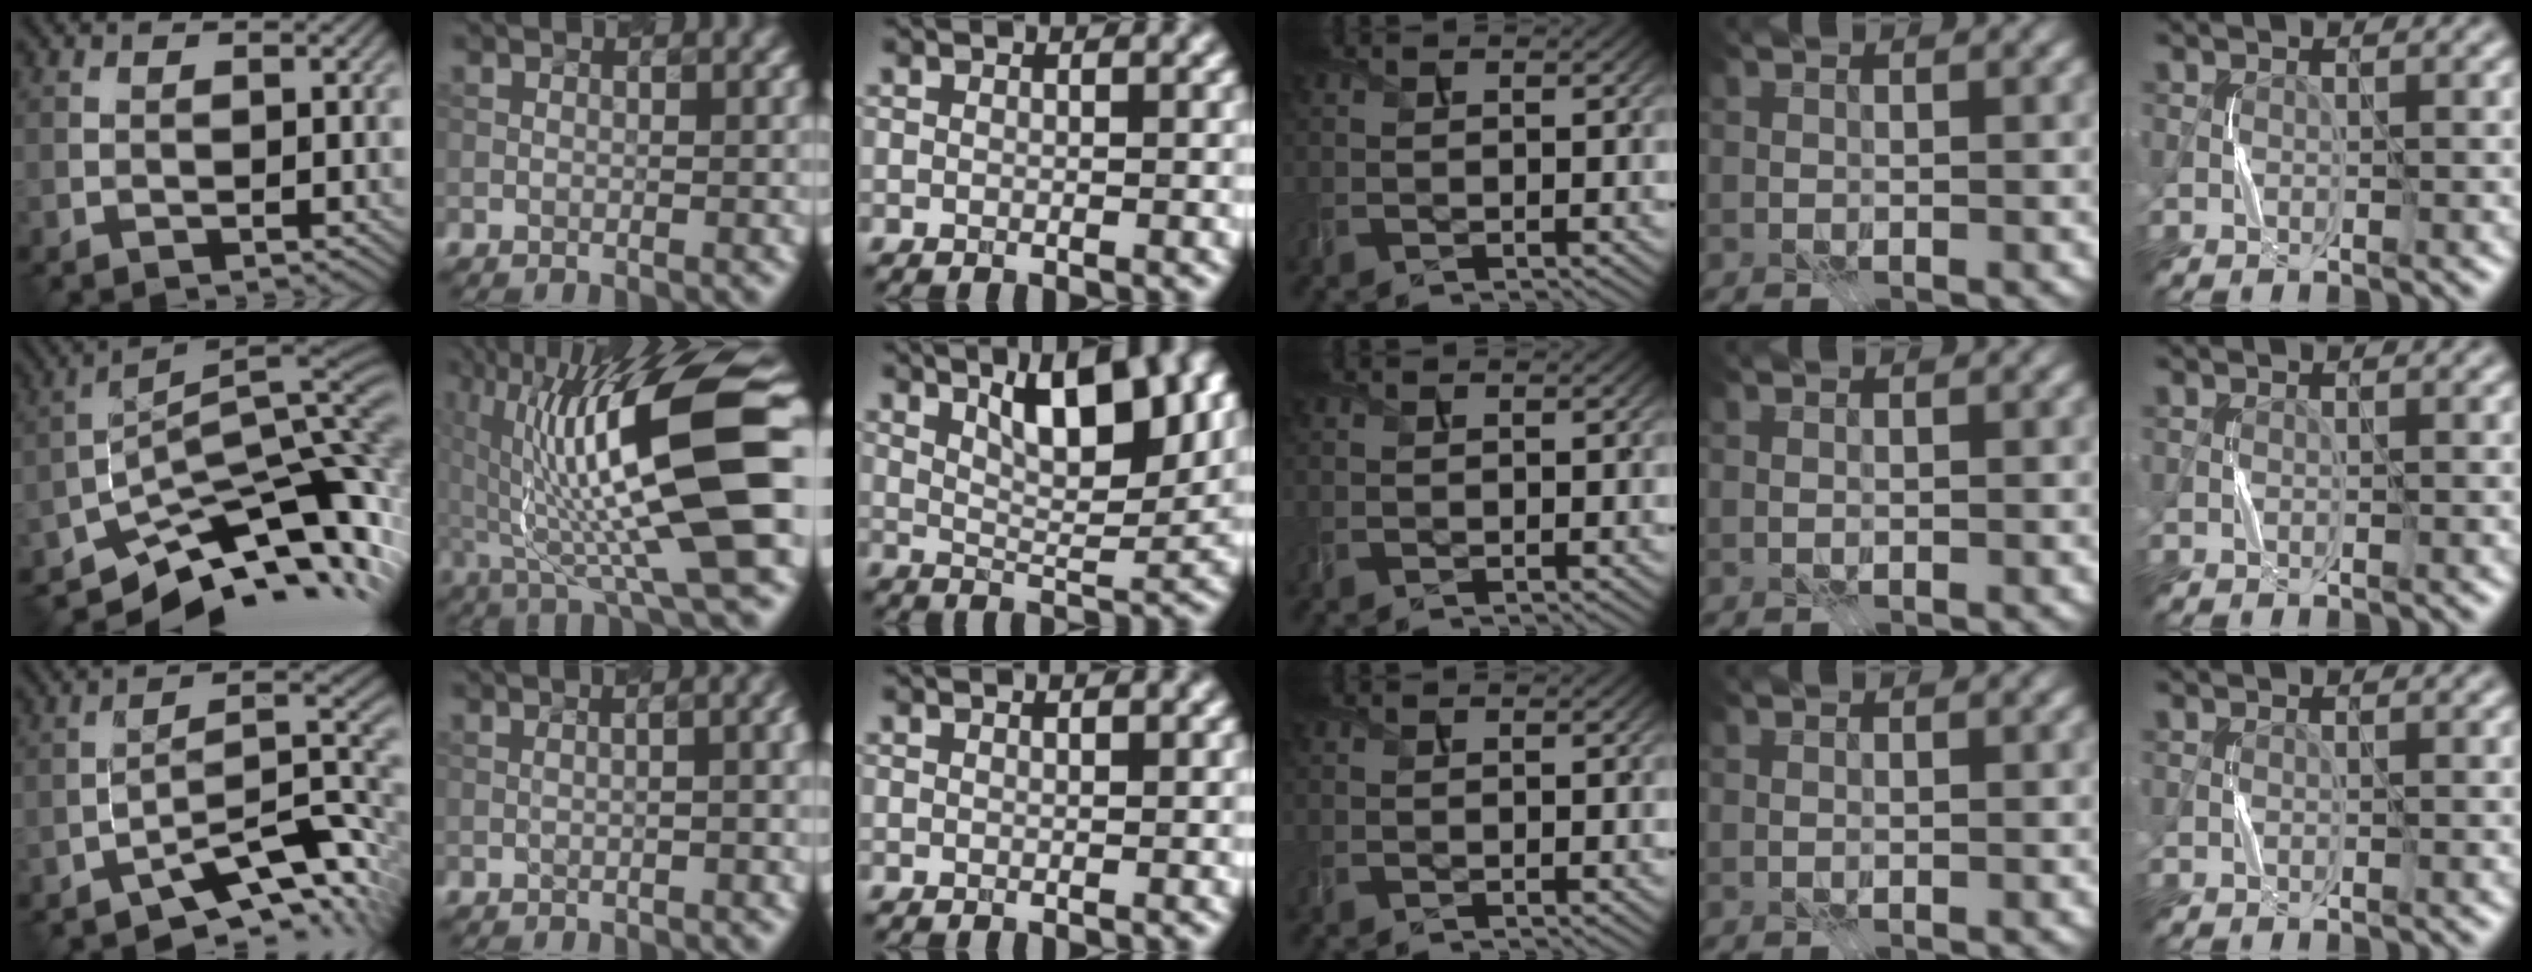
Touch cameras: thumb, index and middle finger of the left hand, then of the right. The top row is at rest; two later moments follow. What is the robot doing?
{"motion": "press", "object": "syringe"}